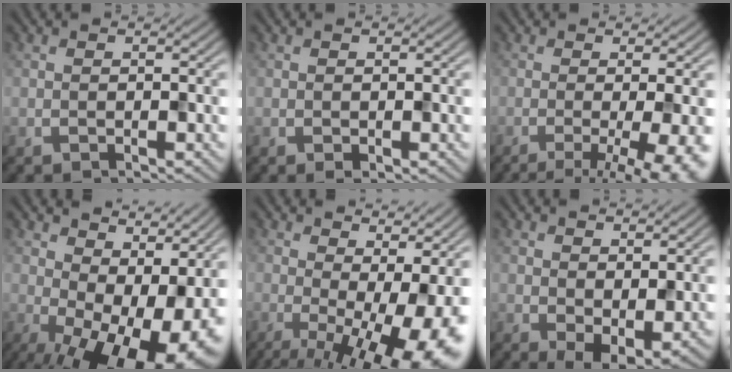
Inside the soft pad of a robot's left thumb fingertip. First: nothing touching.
{"total": 0.6, "force": [-0.2, 0.4, 0.4], "torque": [-0.005, -0.003, -0.001]}
{"total": 9.0, "force": [-2.8, 2.3, 8.3], "torque": [-0.102, -0.006, -0.033]}
{"total": 16.6, "force": [0.2, 8.9, 14.0], "torque": [-0.178, -0.020, 0.039]}
{"total": 15.6, "force": [-2.6, 5.7, 14.2], "torque": [-0.185, -0.018, -0.015]}
{"total": 3.7, "force": [0.4, 2.0, 3.1], "torque": [-0.054, -0.011, 0.013]}